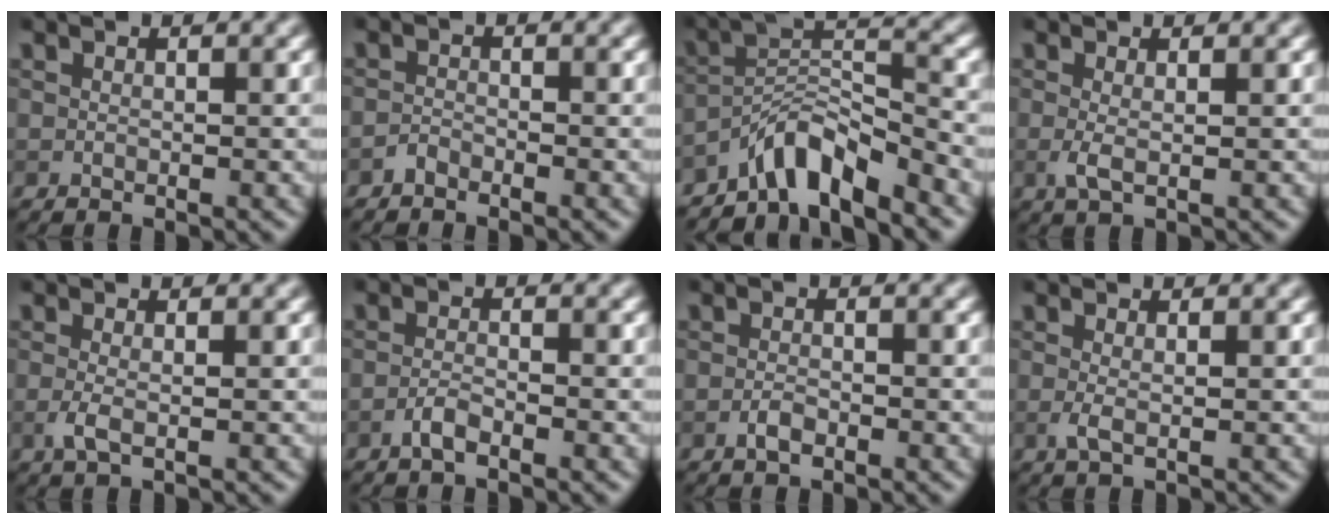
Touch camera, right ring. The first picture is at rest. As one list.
[{"total": 0.9, "force": [-0.9, 0.3, 0.2], "torque": [-0.003, 0.002, -0.019]}, {"total": 5.8, "force": [-4.8, 1.2, 3.1], "torque": [-0.047, 0.009, -0.095]}, {"total": 1.5, "force": [-0.1, 0.3, 1.5], "torque": [-0.031, -0.002, -0.002]}, {"total": 1.6, "force": [-0.3, 0.4, 1.5], "torque": [-0.034, -0.004, -0.009]}, {"total": 1.6, "force": [-1.1, 0.4, 1.1], "torque": [-0.022, 0.004, -0.025]}, {"total": 1.3, "force": [-0.7, 0.5, 0.9], "torque": [-0.018, 0.001, -0.016]}, {"total": 1.4, "force": [-0.1, 0.3, 1.3], "torque": [-0.028, -0.002, -0.003]}]